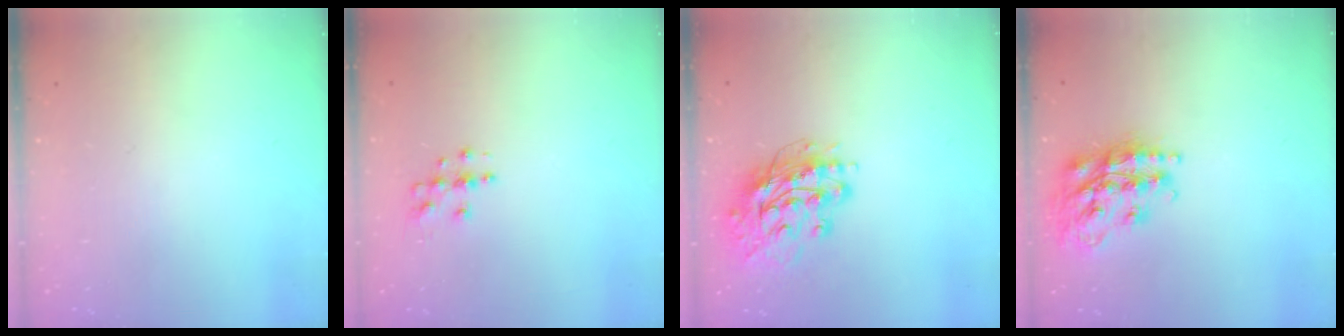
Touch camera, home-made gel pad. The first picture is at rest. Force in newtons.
{"total": 3.9, "press": 3.9, "slide": 0.3}
{"total": 15.2, "press": 15.1, "slide": 1.6}
{"total": 18.0, "press": 17.9, "slide": 1.6}